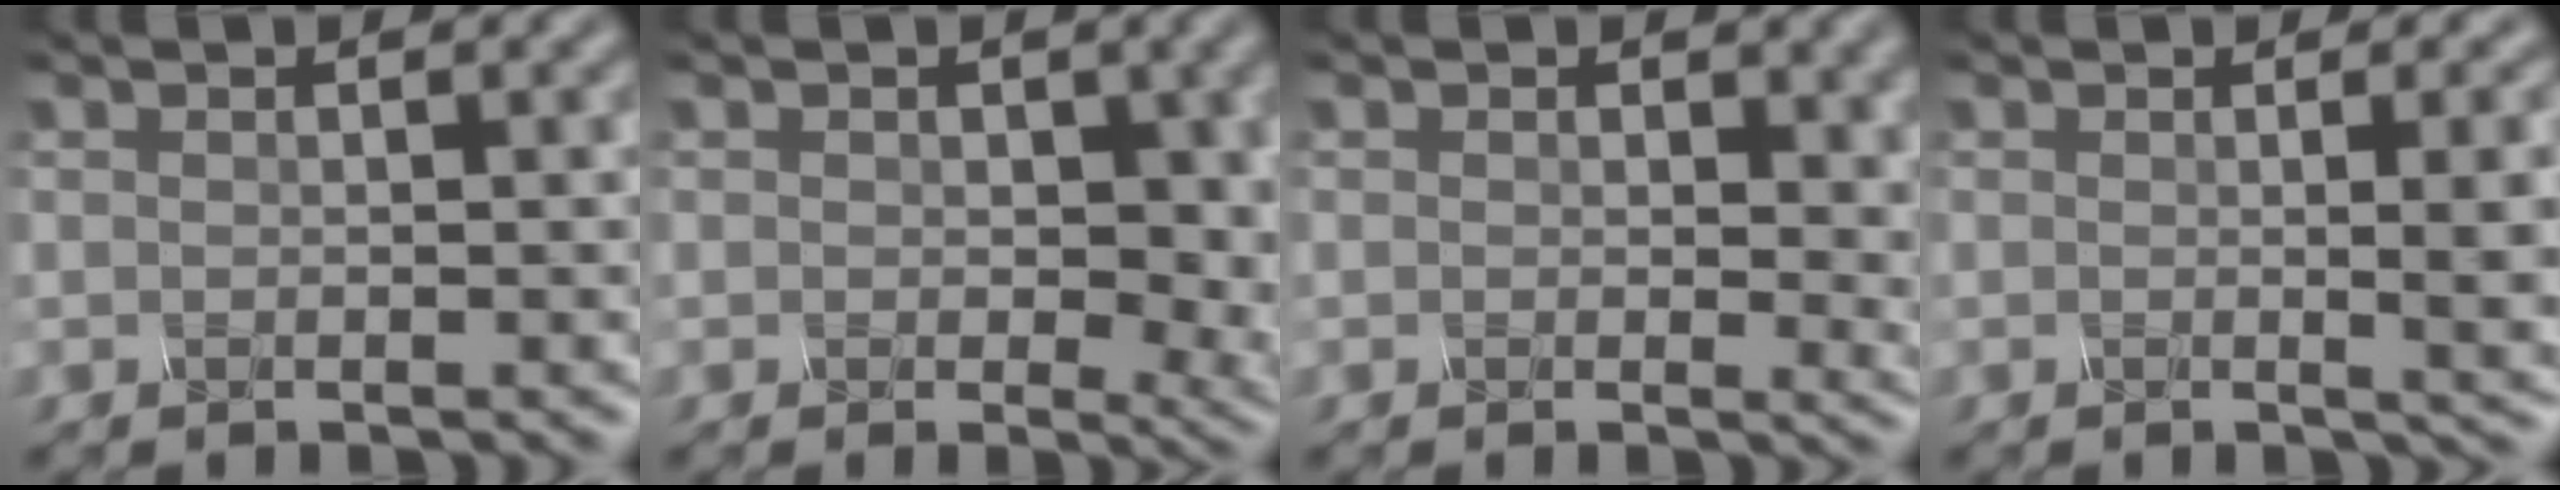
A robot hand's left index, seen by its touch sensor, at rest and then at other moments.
{"total": 5.5, "force": [0.7, 3.5, 4.2], "torque": [-0.045, -0.009, 0.009]}
{"total": 4.2, "force": [0.9, 2.6, 3.1], "torque": [-0.027, -0.007, 0.009]}
{"total": 5.9, "force": [0.1, 2.0, 5.5], "torque": [-0.046, 0.000, 0.003]}